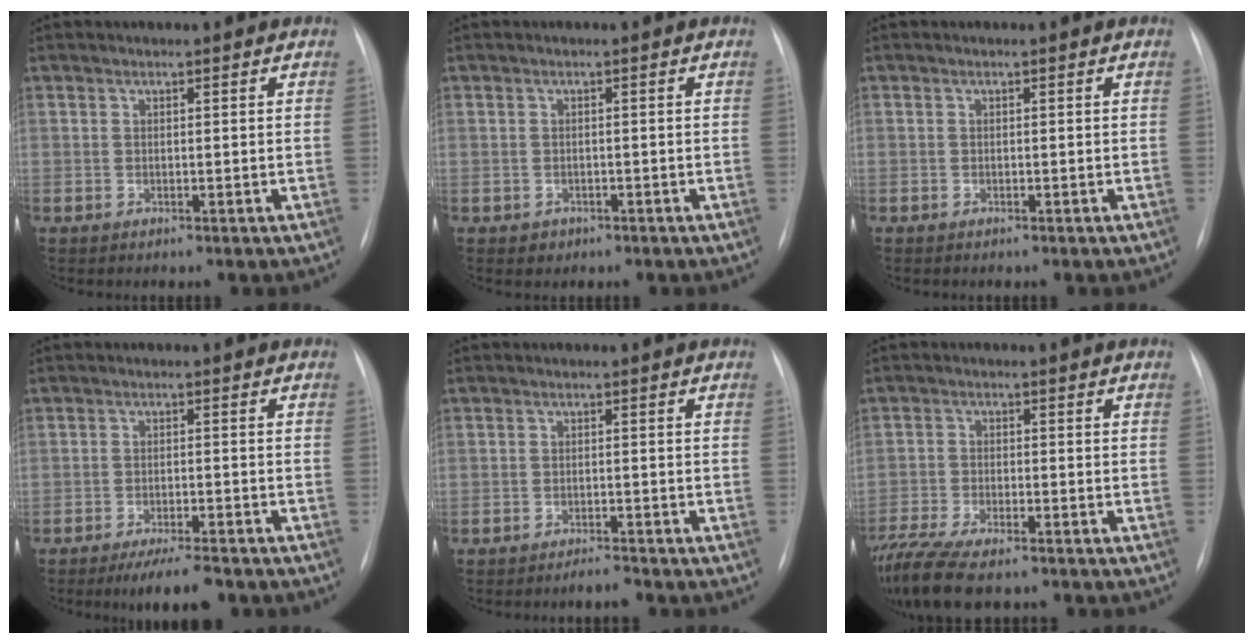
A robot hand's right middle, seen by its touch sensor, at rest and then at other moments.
{"total": 1.5, "force": [-0.8, 1.2, 0.1], "torque": [-0.003, 0.004, -0.007]}
{"total": 0.0}
{"total": 6.5, "force": [-5.1, 1.2, 3.8], "torque": [-0.056, -0.010, -0.077]}
{"total": 1.7, "force": [-1.7, 0.1, 0.4], "torque": [-0.006, -0.003, -0.025]}
{"total": 11.9, "force": [-9.8, 2.5, 6.3], "torque": [-0.114, -0.020, -0.159]}